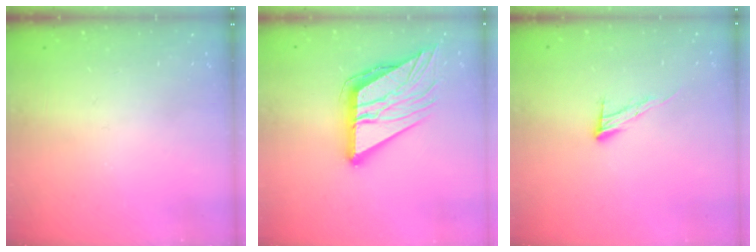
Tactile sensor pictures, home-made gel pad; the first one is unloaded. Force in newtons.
{"total": 17.6, "press": 17.5, "slide": 2.0}
{"total": 8.8, "press": 8.7, "slide": 0.2}